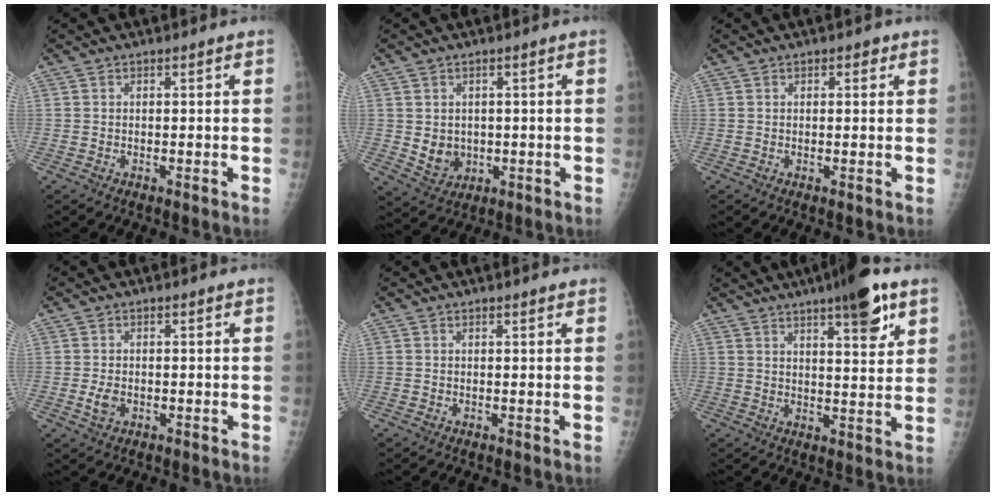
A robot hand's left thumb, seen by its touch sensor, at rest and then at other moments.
{"total": 5.0, "force": [0.0, 4.3, 2.6], "torque": [-0.024, -0.005, 0.015]}
{"total": 1.5, "force": [0.8, 0.9, 1.0], "torque": [-0.004, 0.000, 0.008]}
{"total": 2.5, "force": [-0.6, 1.7, 1.8], "torque": [-0.036, 0.000, -0.009]}
{"total": 0.8, "force": [0.6, 0.2, 0.5], "torque": [-0.006, 0.000, 0.008]}
{"total": 10.9, "force": [6.4, 2.6, 8.5], "torque": [-0.107, -0.027, 0.088]}